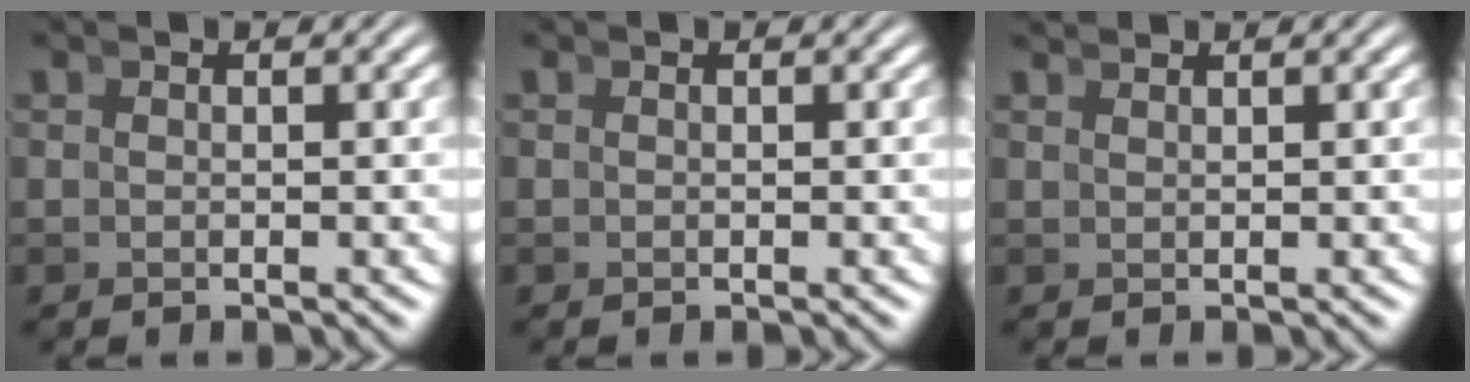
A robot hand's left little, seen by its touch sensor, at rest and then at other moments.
{"total": 0.0}
{"total": 1.3, "force": [1.0, -0.8, -0.1], "torque": [0.016, 0.006, 0.022]}